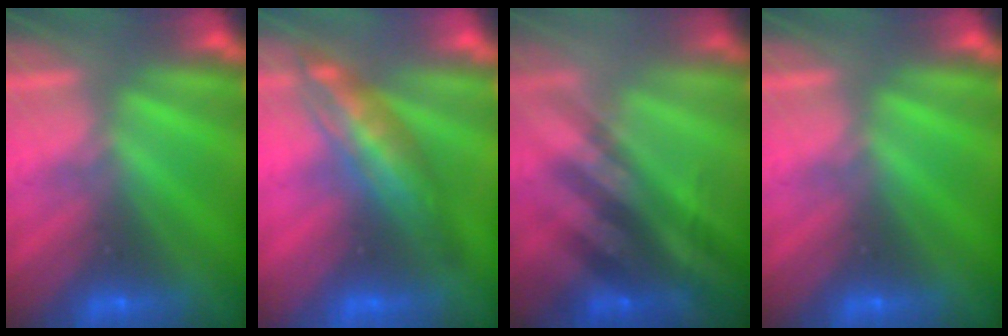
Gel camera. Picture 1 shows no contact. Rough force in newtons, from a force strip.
{"total": 2.9}
{"total": 2.7}
{"total": 0.0}